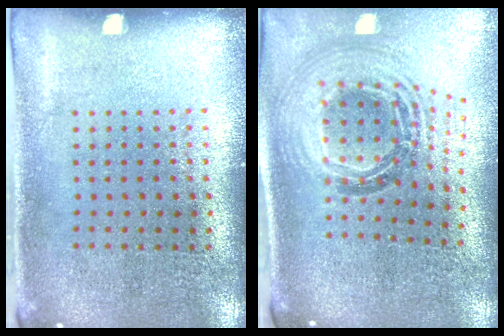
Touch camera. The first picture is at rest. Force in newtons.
{"total": 1.6, "press": 1.4, "slide": 0.8}